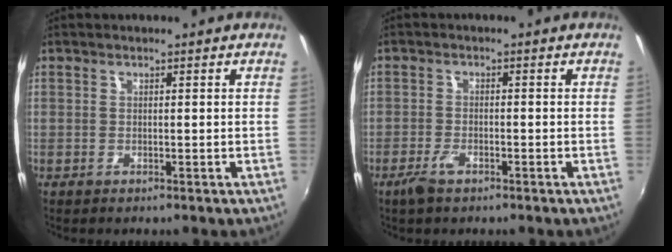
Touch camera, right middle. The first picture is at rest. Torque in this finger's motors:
{"motor_torque": [0.38, -0.36, 0.28, 0.06]}